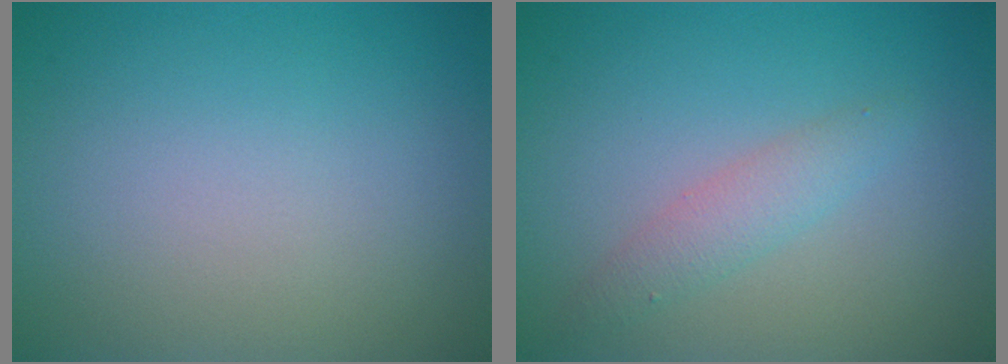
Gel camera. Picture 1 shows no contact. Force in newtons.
{"total": 2.0, "press": 2.0, "slide": 0.0}